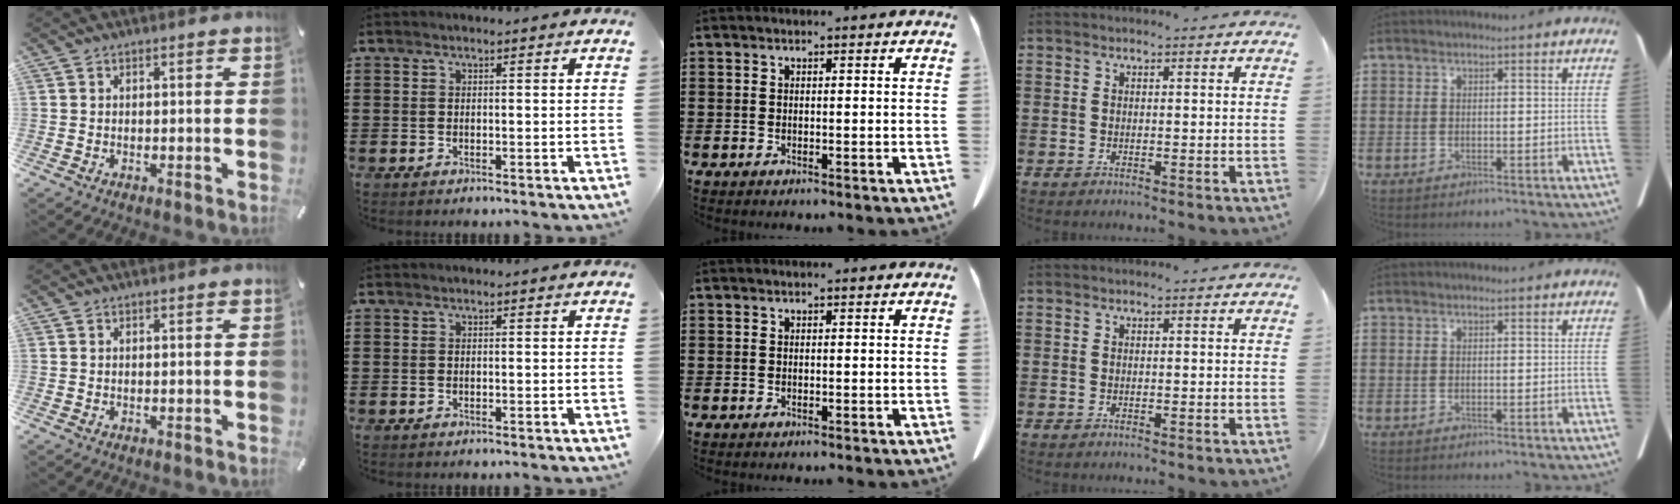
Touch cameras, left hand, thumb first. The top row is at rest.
{}